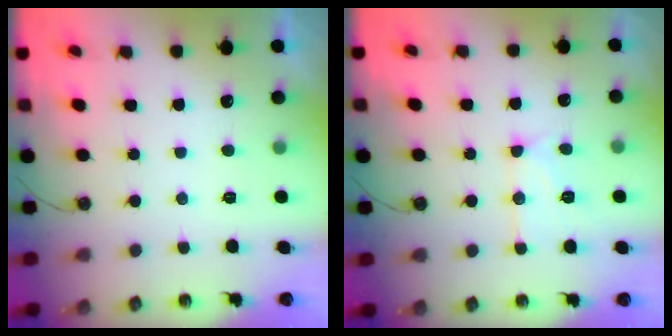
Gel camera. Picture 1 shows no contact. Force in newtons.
{"total": 12.3, "press": 12.3, "slide": 0.9}